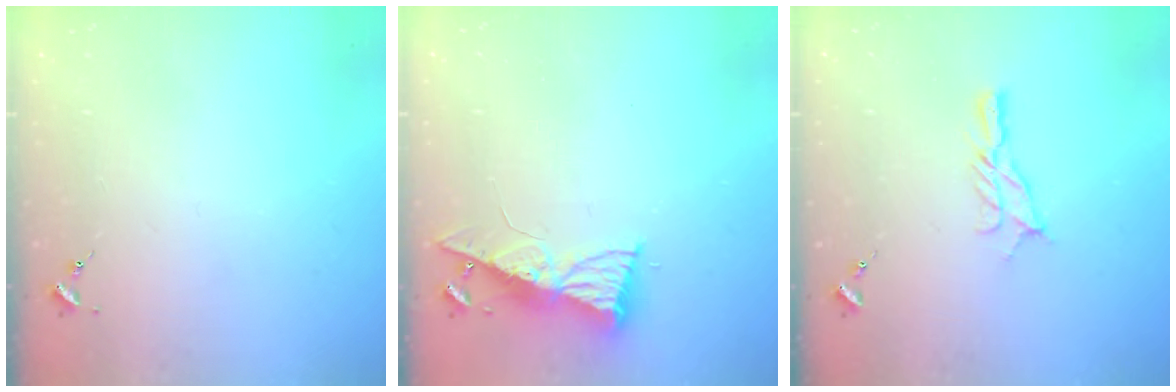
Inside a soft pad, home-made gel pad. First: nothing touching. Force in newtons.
{"total": 8.3, "press": 8.3, "slide": 0.7}
{"total": 7.2, "press": 7.2, "slide": 0.1}